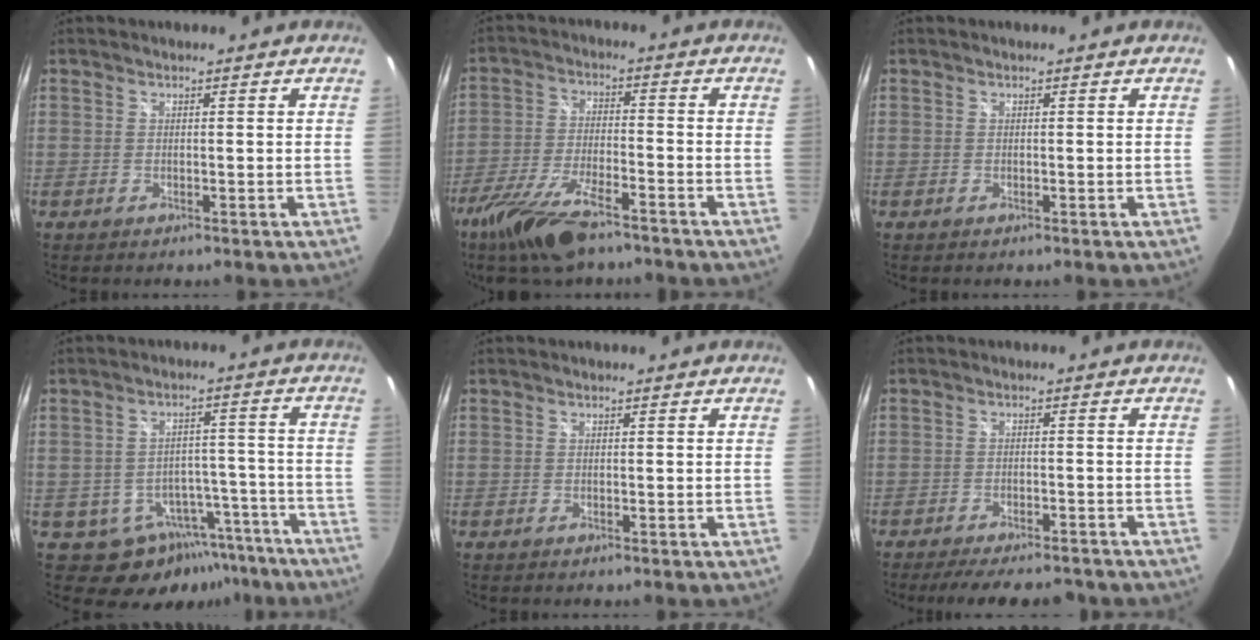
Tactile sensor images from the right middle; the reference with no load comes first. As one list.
[{"total": 13.3, "force": [-9.8, 3.9, 8.1], "torque": [-0.185, -0.029, -0.185]}, {"total": 0.0}, {"total": 11.6, "force": [-7.7, 8.0, 3.6], "torque": [-0.050, 0.031, -0.072]}, {"total": 0.0}, {"total": 11.6, "force": [-9.8, 3.2, 5.3], "torque": [-0.109, -0.017, -0.138]}]